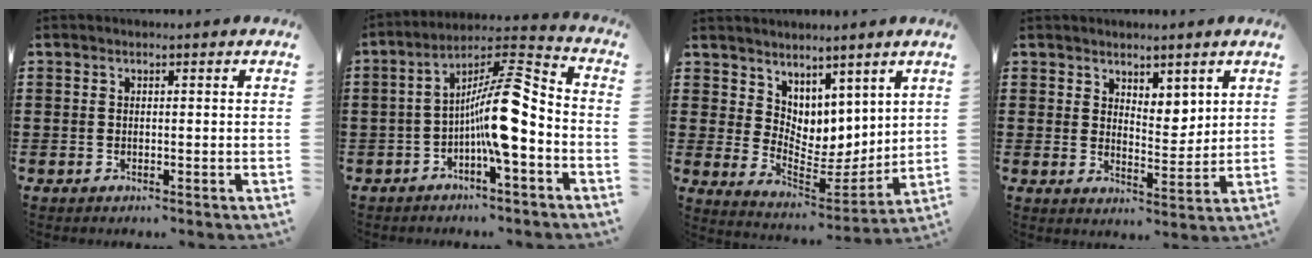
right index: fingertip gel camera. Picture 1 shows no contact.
{"total": 12.2, "force": [-2.7, 2.6, 11.6], "torque": [-0.213, 0.008, -0.050]}
{"total": 6.1, "force": [5.1, 3.3, -0.7], "torque": [-0.020, -0.057, 0.095]}
{"total": 4.1, "force": [3.4, 2.1, 0.9], "torque": [-0.021, -0.006, 0.063]}